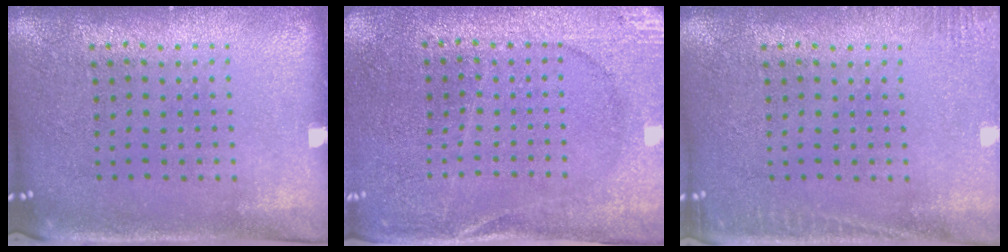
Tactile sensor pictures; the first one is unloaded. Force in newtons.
{"total": 2.7, "press": 2.7, "slide": 0.3}
{"total": 1.9, "press": 1.9, "slide": 0.4}